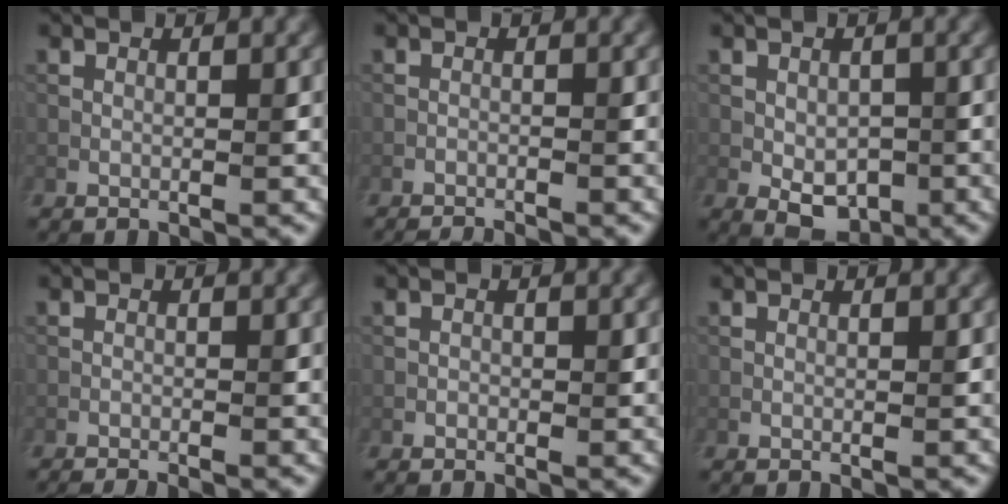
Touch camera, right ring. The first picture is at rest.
{"total": 1.6, "force": [-1.5, 0.1, 0.6], "torque": [-0.004, 0.008, -0.028]}
{"total": 3.6, "force": [-1.2, 2.3, 2.4], "torque": [-0.047, -0.010, -0.012]}
{"total": 1.6, "force": [-1.2, 0.3, 1.0], "torque": [-0.011, 0.005, -0.021]}
{"total": 0.6, "force": [-0.5, 0.4, -0.1], "torque": [0.005, -0.002, -0.006]}
{"total": 0.0}